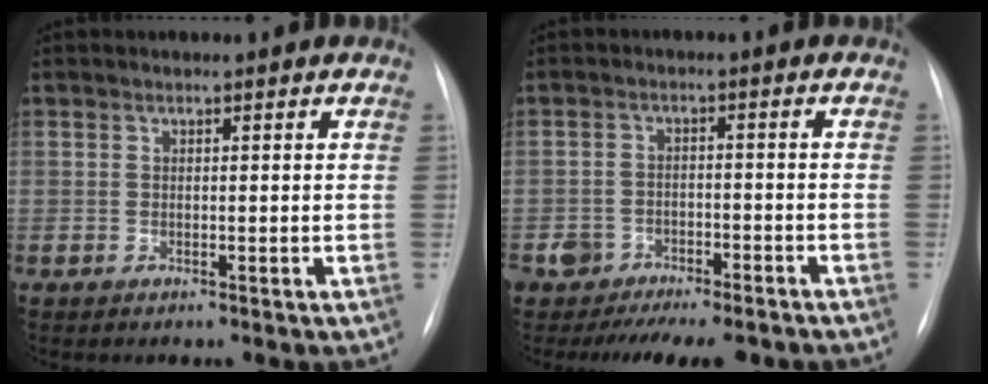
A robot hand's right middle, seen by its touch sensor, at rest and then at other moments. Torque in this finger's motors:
{"motor_torque": [0.22, -0.21, 0.18, 0.05]}